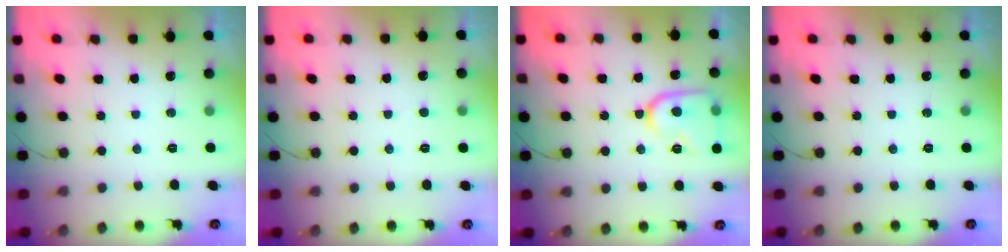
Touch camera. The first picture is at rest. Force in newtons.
{"total": 2.5, "press": 2.5, "slide": 0.2}
{"total": 13.6, "press": 13.6, "slide": 1.3}
{"total": 0.0}